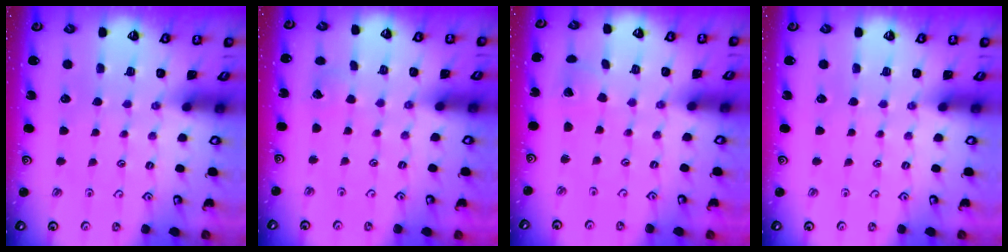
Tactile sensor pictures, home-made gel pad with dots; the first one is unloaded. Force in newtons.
{"total": 2.7, "press": 2.7, "slide": 0.3}
{"total": 2.8, "press": 2.8, "slide": 0.1}
{"total": 0.0}